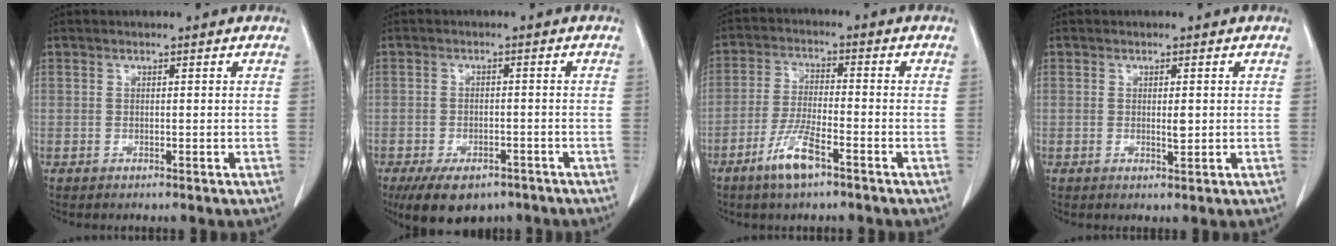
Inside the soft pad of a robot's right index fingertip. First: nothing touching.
{"total": 8.6, "force": [-6.2, 4.4, 4.2], "torque": [-0.063, -0.002, -0.093]}
{"total": 6.8, "force": [-4.1, 1.1, 5.3], "torque": [-0.108, -0.006, -0.076]}
{"total": 1.5, "force": [0.1, 0.5, 1.4], "torque": [-0.022, -0.003, 0.004]}